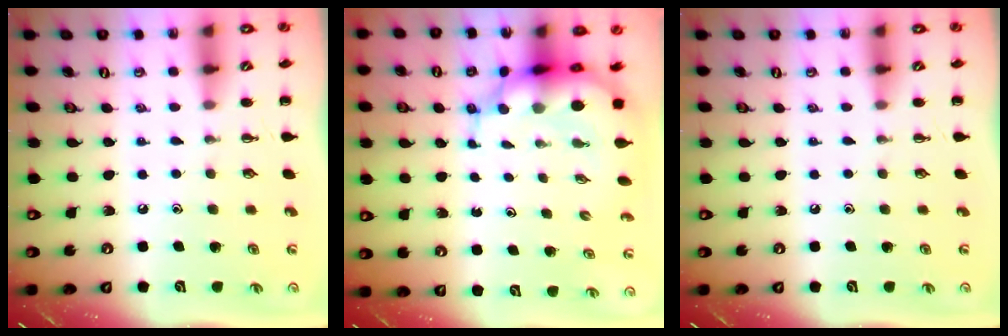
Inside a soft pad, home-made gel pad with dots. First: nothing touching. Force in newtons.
{"total": 9.2, "press": 8.8, "slide": 2.7}
{"total": 0.0}